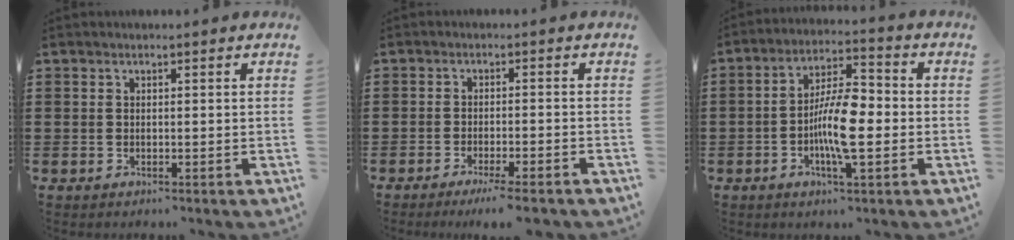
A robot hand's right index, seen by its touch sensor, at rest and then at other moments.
{"total": 3.1, "force": [-2.5, -0.3, 1.8], "torque": [-0.027, -0.004, -0.045]}
{"total": 8.7, "force": [-1.9, 2.3, 8.2], "torque": [-0.160, -0.002, -0.039]}